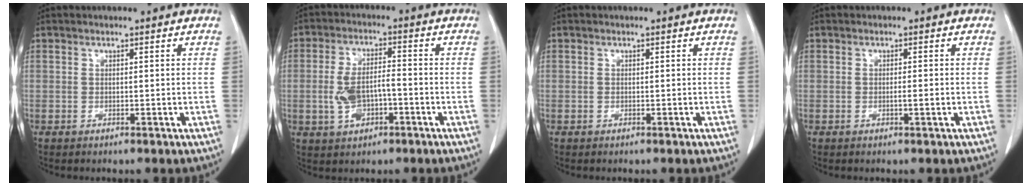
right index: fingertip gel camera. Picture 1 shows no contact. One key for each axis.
{"total": 6.7, "fx": -1.8, "fy": 3.3, "fz": 5.6, "tx": -0.118, "ty": 0.010, "tz": -0.026}
{"total": 0.0}
{"total": 1.3, "fx": -0.3, "fy": 0.0, "fz": 1.3, "tx": -0.023, "ty": -0.002, "tz": -0.005}